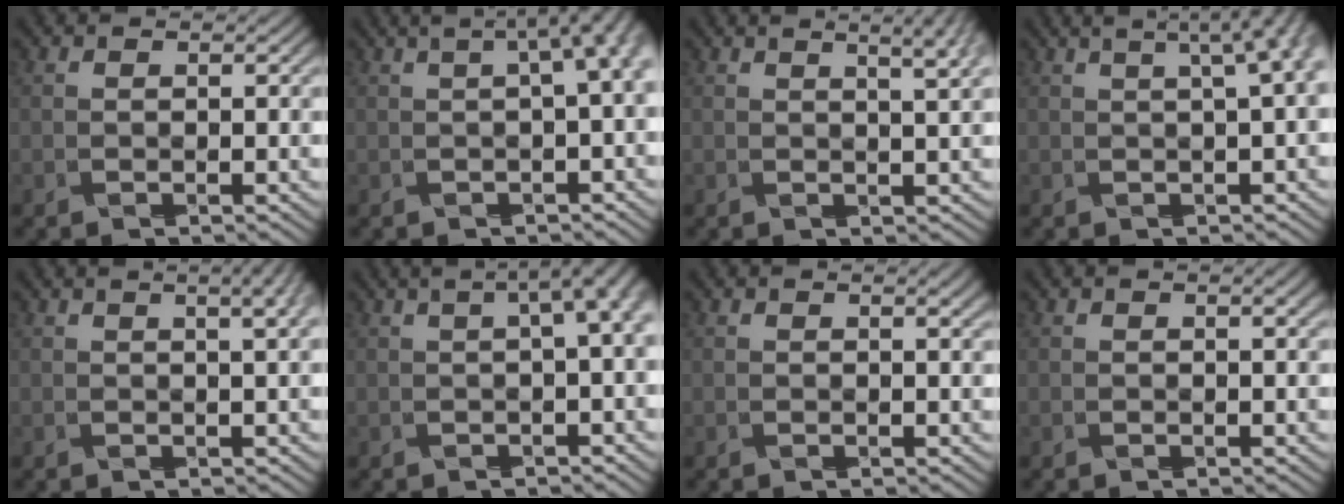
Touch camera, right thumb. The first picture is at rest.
{"total": 7.9, "force": [1.0, 2.9, 7.3], "torque": [-0.108, 0.004, 0.019]}
{"total": 3.7, "force": [2.2, 0.3, 2.9], "torque": [-0.040, 0.009, 0.033]}
{"total": 7.6, "force": [1.8, 1.9, 7.1], "torque": [-0.096, 0.017, 0.023]}
{"total": 3.6, "force": [1.3, 1.0, 3.2], "torque": [-0.046, 0.011, 0.024]}
{"total": 5.9, "force": [1.1, 1.8, 5.5], "torque": [-0.090, 0.003, 0.020]}
{"total": 0.9, "force": [0.3, 0.3, 0.8], "torque": [-0.018, -0.003, 0.007]}
{"total": 0.7, "force": [0.1, 0.3, 0.6], "torque": [-0.016, -0.003, 0.004]}